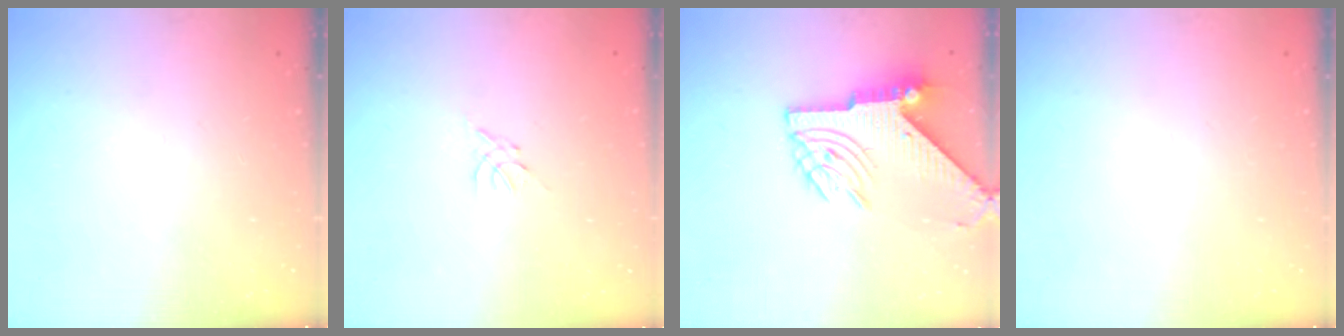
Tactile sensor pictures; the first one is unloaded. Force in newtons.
{"total": 0.5, "press": 0.4, "slide": 0.3}
{"total": 9.8, "press": 9.7, "slide": 1.3}
{"total": 0.0}